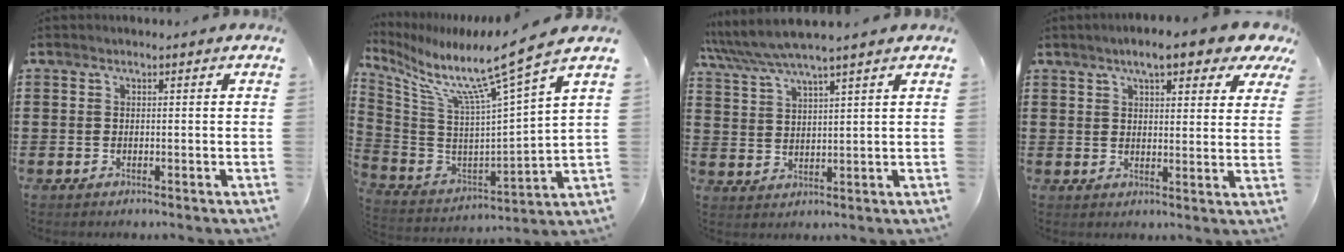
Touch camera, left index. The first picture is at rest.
{"total": 10.1, "force": [7.9, -0.9, 6.2], "torque": [-0.146, -0.073, 0.118]}
{"total": 5.3, "force": [4.7, -0.1, 2.6], "torque": [-0.064, -0.017, 0.081]}
{"total": 7.3, "force": [5.5, 1.7, 4.5], "torque": [-0.079, -0.011, 0.092]}